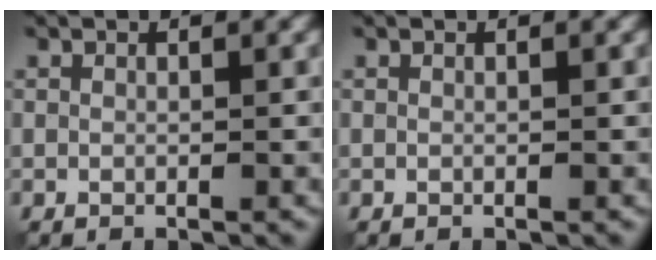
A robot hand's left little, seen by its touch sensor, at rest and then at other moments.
{"total": 0.0}